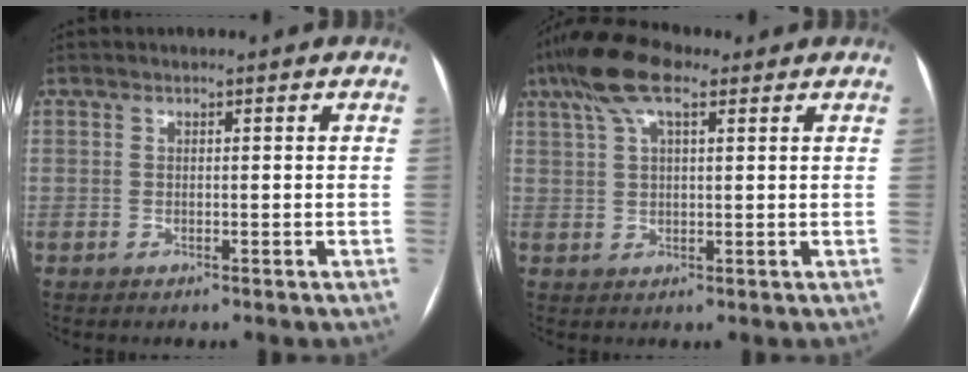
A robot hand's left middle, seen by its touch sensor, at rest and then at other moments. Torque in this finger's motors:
{"motor_torque": [1.08, -1.06, 0.27, 0.13]}